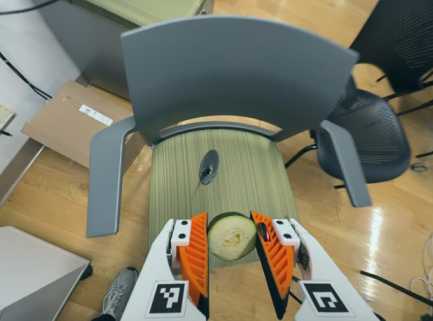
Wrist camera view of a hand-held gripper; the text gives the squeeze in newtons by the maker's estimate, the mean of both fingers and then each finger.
{"total": 10.2, "left": 10.9, "right": 9.4}